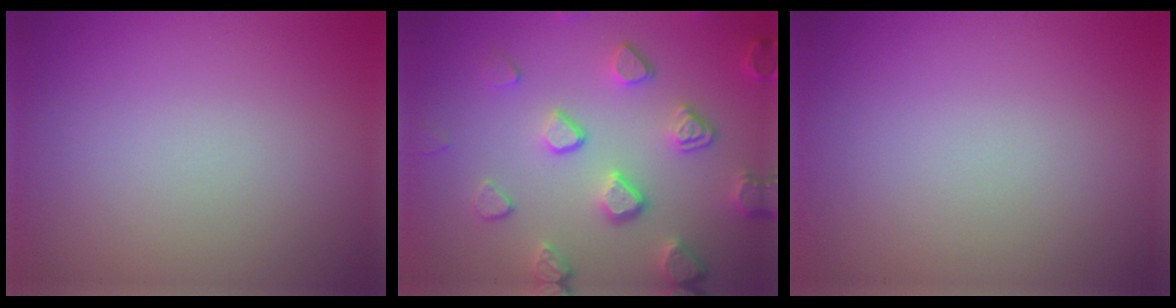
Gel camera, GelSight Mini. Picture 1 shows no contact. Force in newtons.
{"total": 5.0, "press": 4.0, "slide": 2.9}
{"total": 0.0}